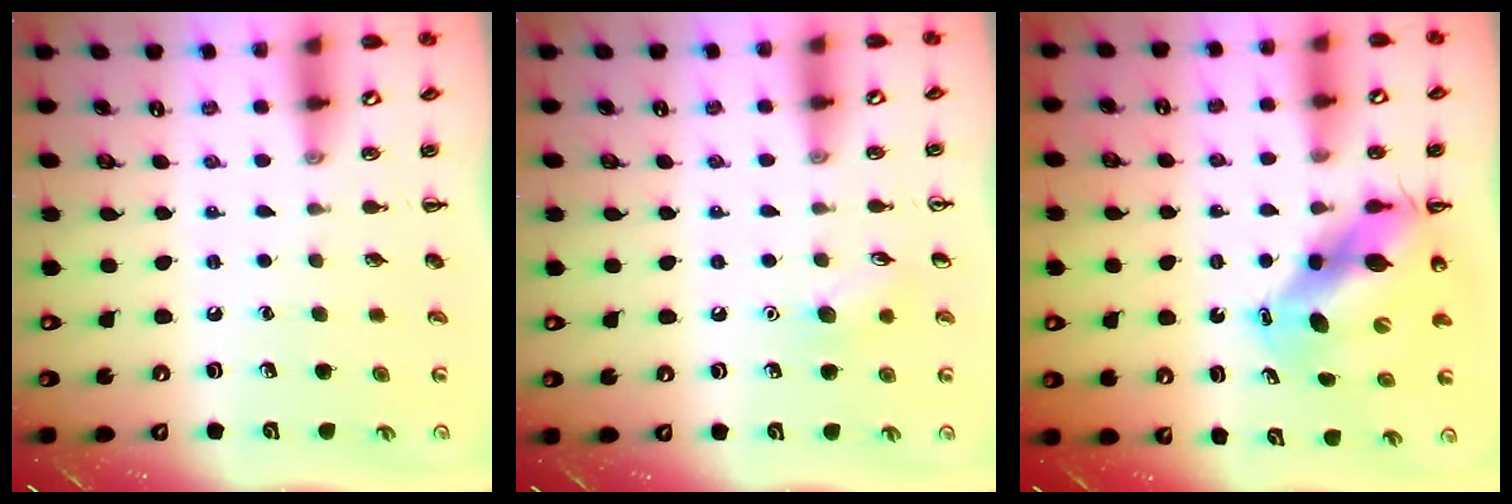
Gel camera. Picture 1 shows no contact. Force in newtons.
{"total": 6.8, "press": 6.6, "slide": 1.7}
{"total": 10.9, "press": 10.5, "slide": 2.9}